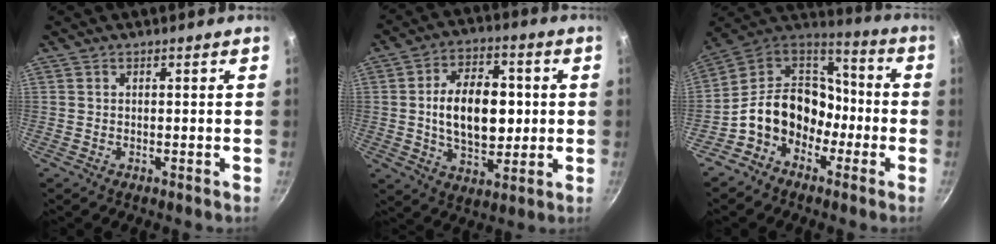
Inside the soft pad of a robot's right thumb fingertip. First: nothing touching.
{"total": 15.5, "force": [0.7, 9.2, 12.4], "torque": [-0.171, 0.006, 0.014]}
{"total": 15.6, "force": [-5.3, 11.9, 8.5], "torque": [-0.115, 0.085, -0.106]}